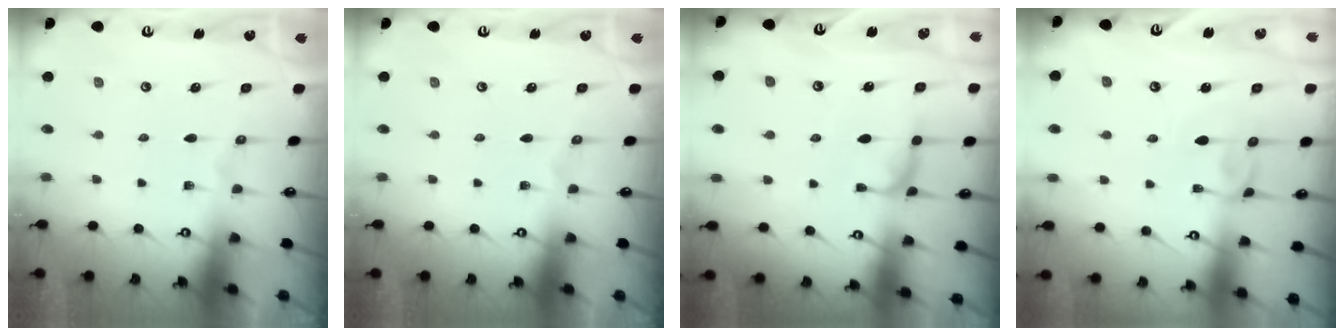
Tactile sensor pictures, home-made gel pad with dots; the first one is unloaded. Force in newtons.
{"total": 0.0}
{"total": 0.9, "press": 0.8, "slide": 0.5}
{"total": 3.5, "press": 3.5, "slide": 0.1}